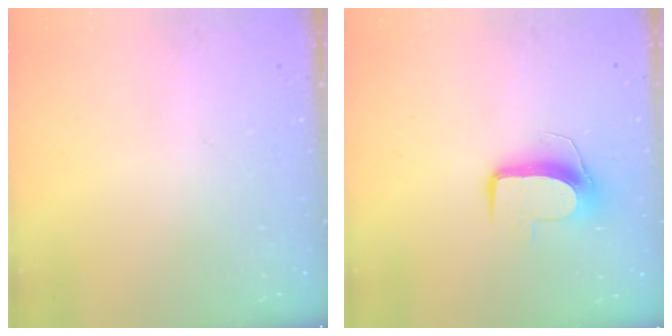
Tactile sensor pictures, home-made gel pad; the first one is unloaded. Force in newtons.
{"total": 9.9, "press": 9.9, "slide": 0.3}